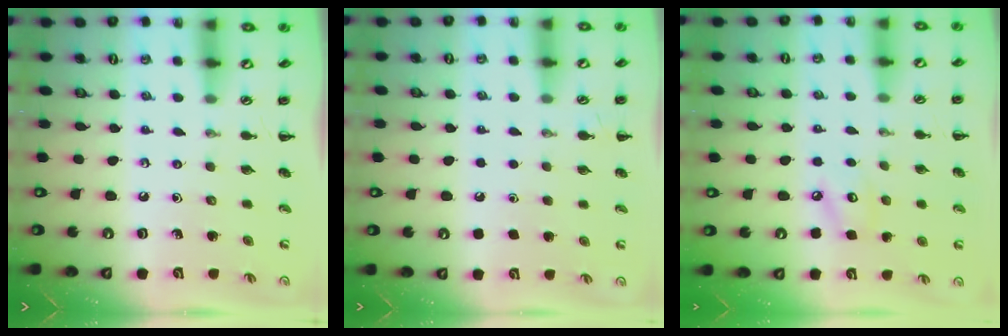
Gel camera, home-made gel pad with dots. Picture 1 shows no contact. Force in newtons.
{"total": 1.8, "press": 1.8, "slide": 0.1}
{"total": 4.7, "press": 4.7, "slide": 0.7}